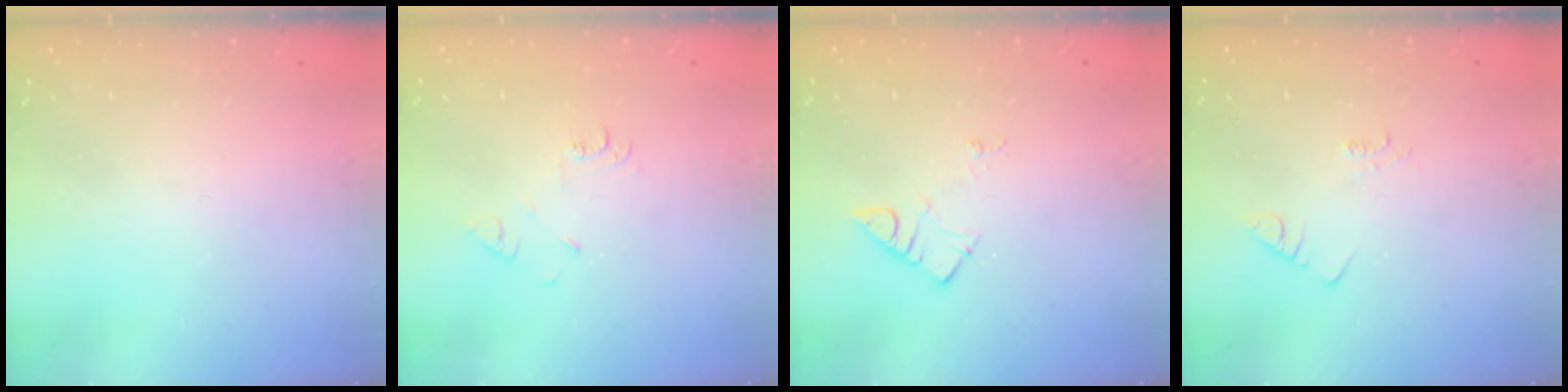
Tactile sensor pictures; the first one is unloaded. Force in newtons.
{"total": 4.9, "press": 4.8, "slide": 0.7}
{"total": 3.8, "press": 3.8, "slide": 0.5}
{"total": 1.9, "press": 1.9, "slide": 0.3}